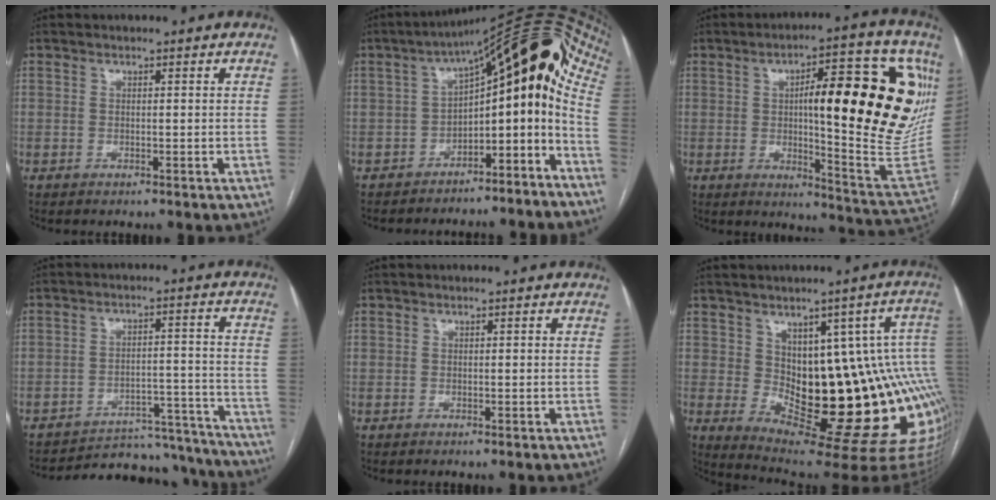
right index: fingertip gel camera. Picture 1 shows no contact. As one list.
[{"total": 17.5, "force": [-6.6, 7.5, 14.4], "torque": [-0.149, 0.090, -0.095]}, {"total": 26.6, "force": [5.6, 4.8, 25.6], "torque": [-0.257, 0.027, 0.083]}, {"total": 18.4, "force": [-17.8, 4.1, 2.4], "torque": [-0.022, 0.029, -0.232]}, {"total": 0.5, "force": [0.2, 0.5, 0.1], "torque": [0.008, 0.003, 0.000]}, {"total": 21.0, "force": [-1.3, 7.0, 19.7], "torque": [-0.143, 0.023, 0.004]}]